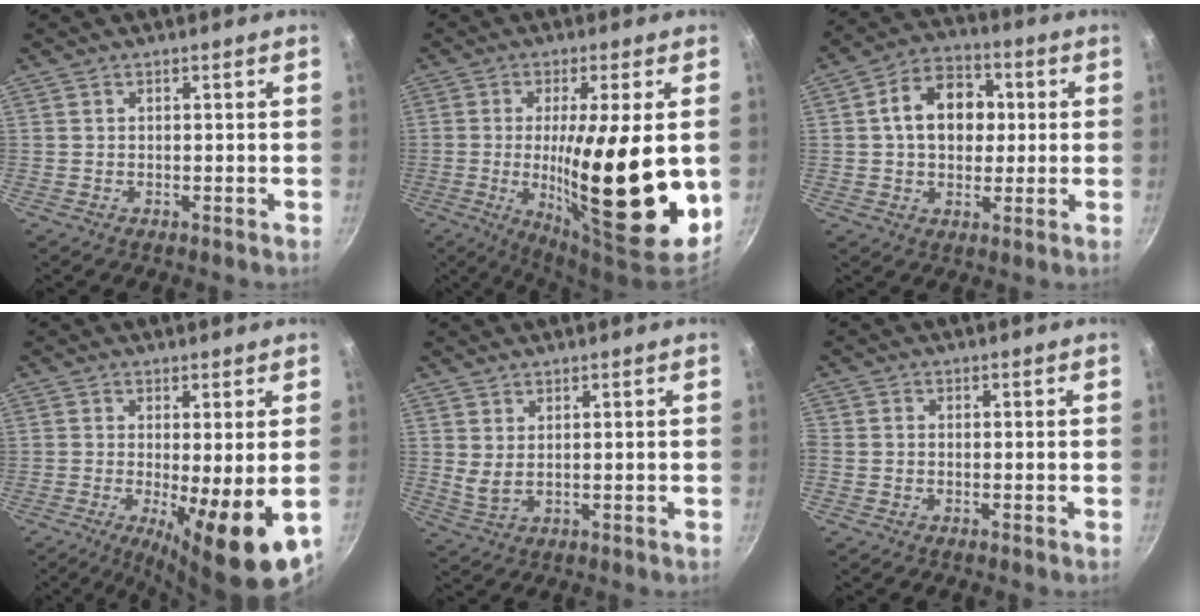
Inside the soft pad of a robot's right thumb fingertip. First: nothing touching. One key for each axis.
{"total": 22.4, "fx": -1.1, "fy": 5.1, "fz": 21.8, "tx": -0.338, "ty": -0.019, "tz": -0.009}
{"total": 12.2, "fx": 1.6, "fy": 9.1, "fz": 8.1, "tx": -0.092, "ty": 0.017, "tz": 0.010}
{"total": 13.0, "fx": -2.8, "fy": 3.0, "fz": 12.4, "tx": -0.188, "ty": -0.016, "tz": -0.034}
{"total": 2.9, "fx": 1.2, "fy": 1.1, "fz": 2.4, "tx": -0.047, "ty": -0.014, "tz": 0.028}
{"total": 1.1, "fx": -0.6, "fy": 0.5, "fz": 0.8, "tx": -0.029, "ty": 0.005, "tz": -0.021}